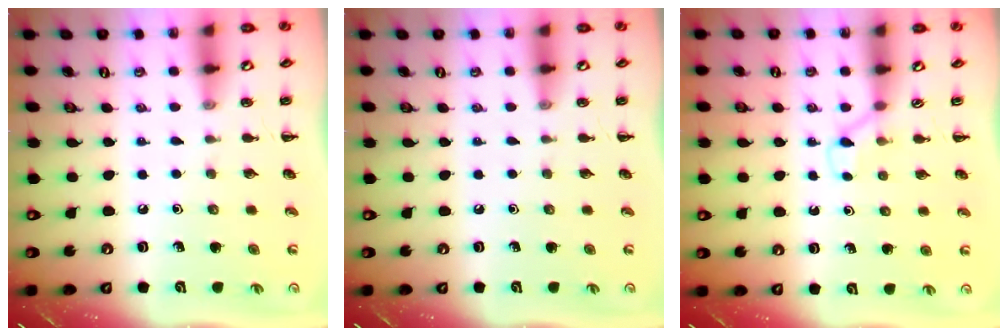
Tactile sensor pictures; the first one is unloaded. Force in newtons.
{"total": 0.0}
{"total": 2.1, "press": 2.0, "slide": 0.8}